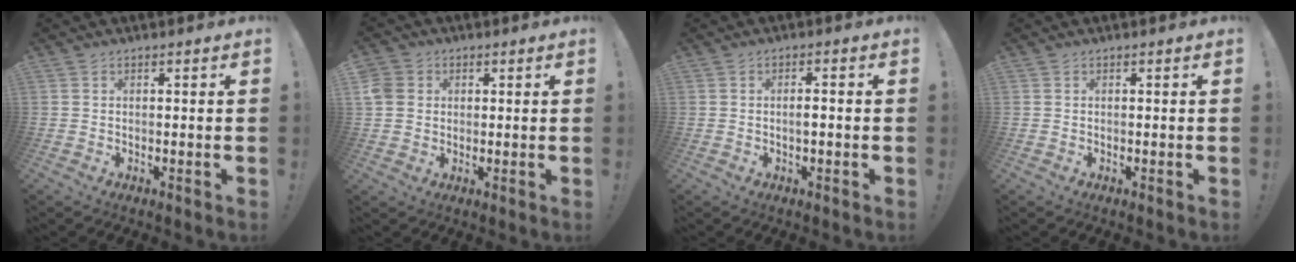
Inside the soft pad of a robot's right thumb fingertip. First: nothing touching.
{"total": 6.0, "force": [1.4, 5.4, 2.3], "torque": [-0.042, 0.007, 0.029]}
{"total": 2.1, "force": [-0.8, 0.3, 2.0], "torque": [-0.029, 0.002, -0.016]}
{"total": 0.0}